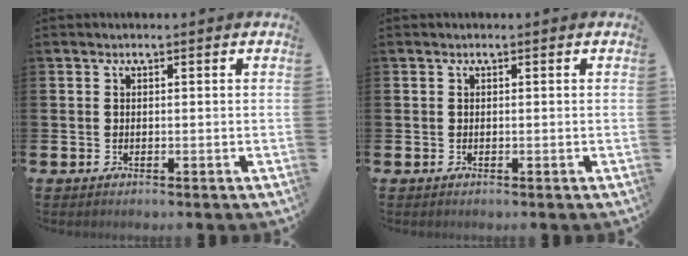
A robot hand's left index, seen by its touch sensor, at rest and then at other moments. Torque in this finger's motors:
{"motor_torque": [-0.05, -0.04, 0.00, 0.00]}